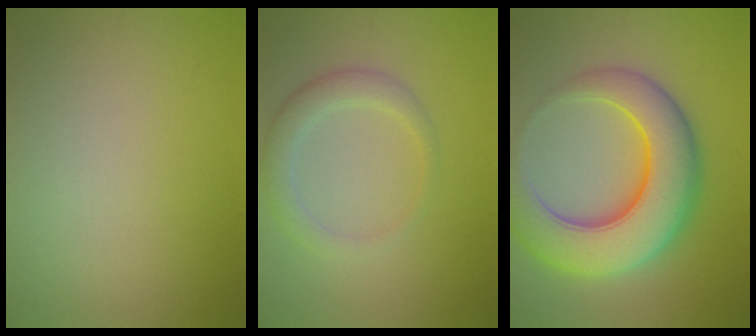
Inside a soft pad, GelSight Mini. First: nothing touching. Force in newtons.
{"total": 2.6, "press": 2.6, "slide": 0.4}
{"total": 10.1, "press": 10.1, "slide": 0.5}